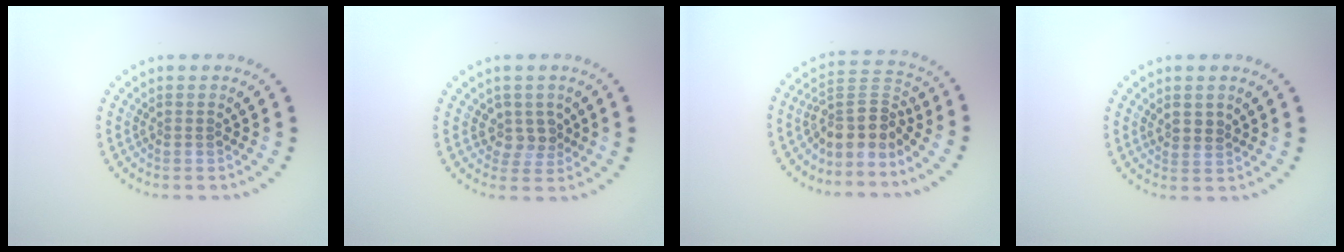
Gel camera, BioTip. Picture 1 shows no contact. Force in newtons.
{"total": 2.2, "press": 1.7, "slide": 1.4}
{"total": 3.9, "press": 2.8, "slide": 2.6}
{"total": 1.2, "press": 1.0, "slide": 0.7}